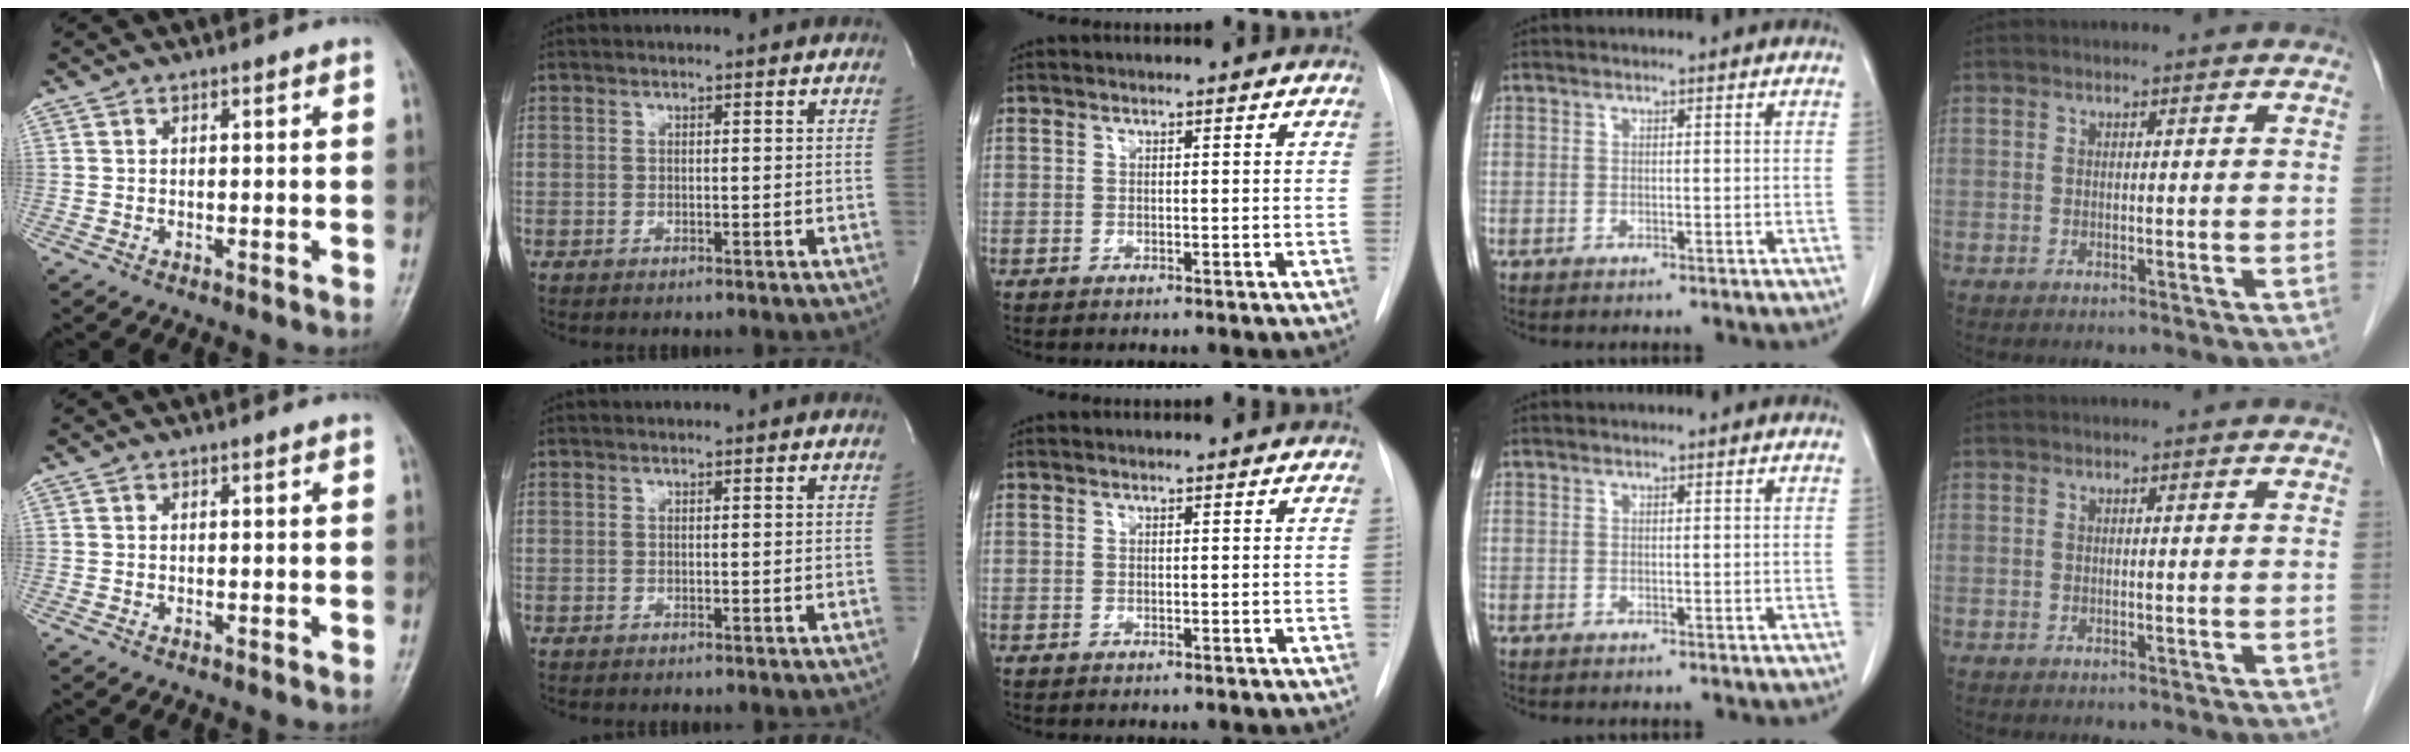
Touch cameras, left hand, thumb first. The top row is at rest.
{}